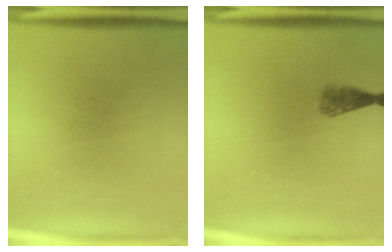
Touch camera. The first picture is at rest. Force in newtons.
{"total": 1.9}